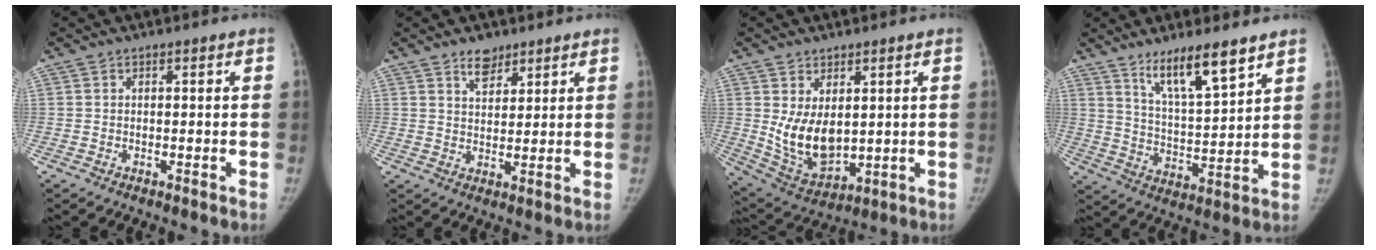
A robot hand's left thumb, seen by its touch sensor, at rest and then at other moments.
{"total": 4.2, "force": [3.1, 2.3, 1.6], "torque": [-0.002, -0.024, 0.056]}
{"total": 10.5, "force": [1.4, 6.6, 8.0], "torque": [-0.120, -0.025, 0.052]}
{"total": 11.5, "force": [8.0, 2.3, 7.9], "torque": [-0.127, -0.056, 0.149]}